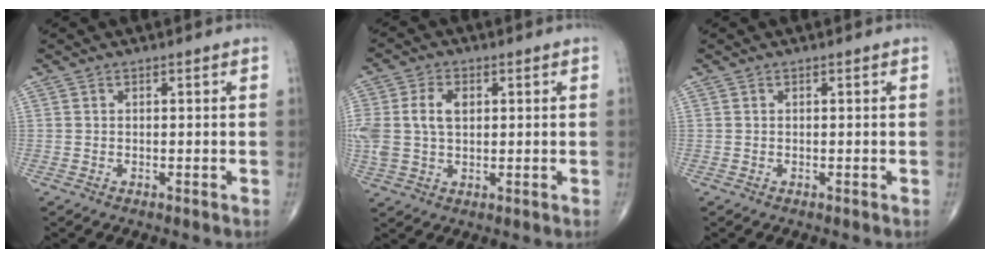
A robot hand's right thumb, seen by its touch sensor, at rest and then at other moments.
{"total": 9.9, "force": [1.5, 6.6, 7.1], "torque": [-0.170, 0.010, 0.035]}
{"total": 0.0}